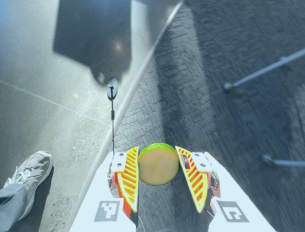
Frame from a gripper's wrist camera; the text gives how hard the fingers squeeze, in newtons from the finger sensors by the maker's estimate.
{"total": 11.5, "left": 11.9, "right": 11.1}